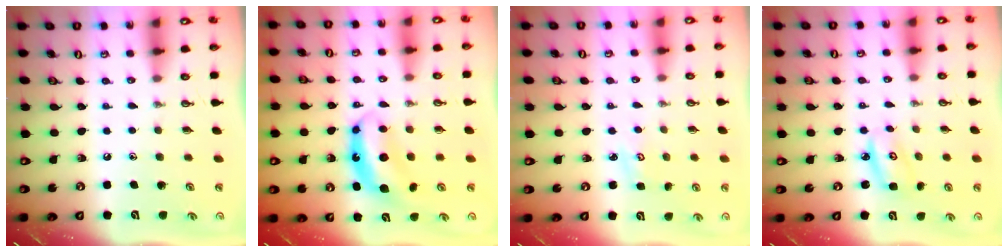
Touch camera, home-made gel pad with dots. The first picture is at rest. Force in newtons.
{"total": 7.8, "press": 7.8, "slide": 0.5}
{"total": 2.5, "press": 2.5, "slide": 0.4}
{"total": 4.3, "press": 4.3, "slide": 0.3}